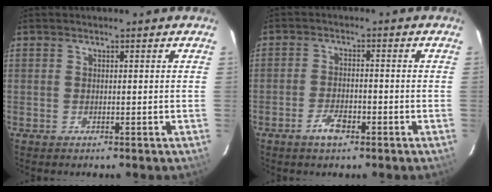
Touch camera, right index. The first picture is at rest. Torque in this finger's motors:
{"motor_torque": [0.49, -0.01, 0.20, 0.04]}